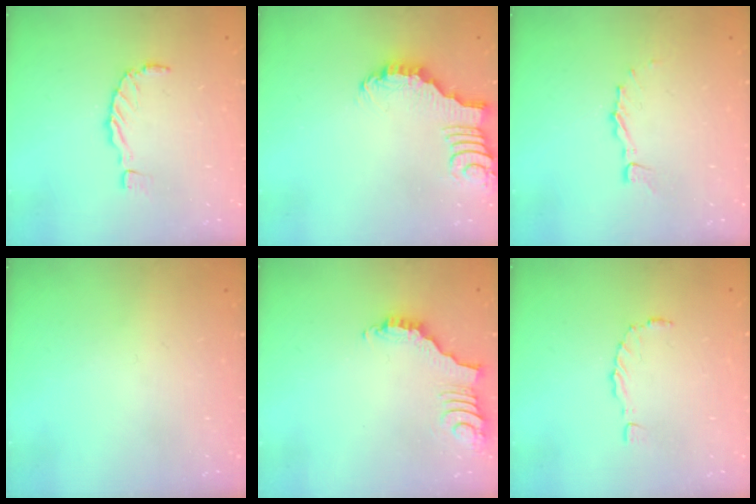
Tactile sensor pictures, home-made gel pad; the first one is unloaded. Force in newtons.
{"total": 2.2, "press": 2.2, "slide": 0.4}
{"total": 3.9, "press": 3.9, "slide": 0.3}
{"total": 0.0}
{"total": 3.0, "press": 2.9, "slide": 0.5}
{"total": 1.9, "press": 1.9, "slide": 0.3}